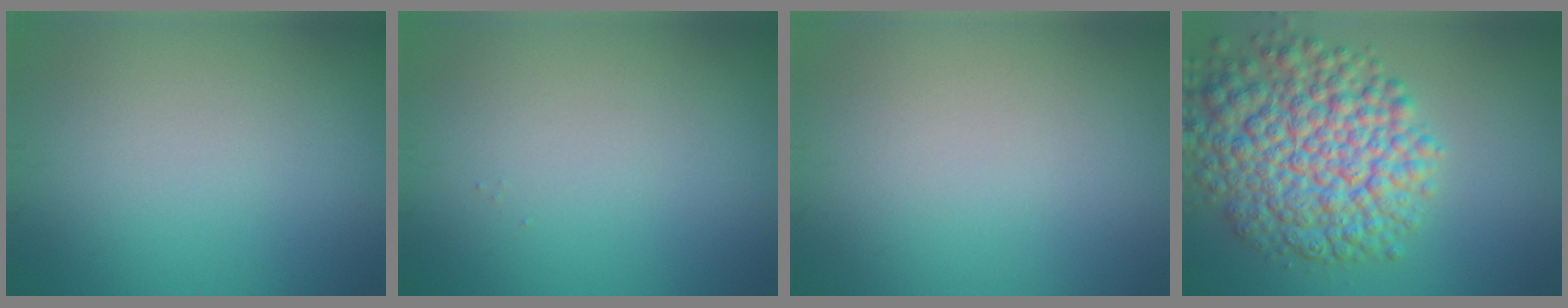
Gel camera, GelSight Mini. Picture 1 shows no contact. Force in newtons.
{"total": 0.0}
{"total": 0.0}
{"total": 9.8, "press": 9.8, "slide": 0.3}